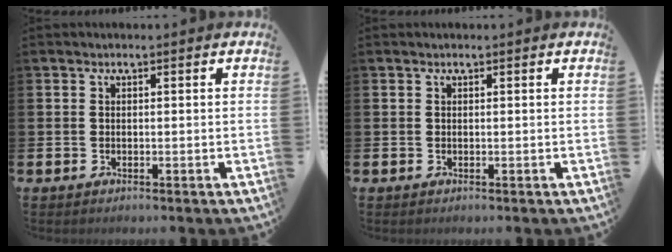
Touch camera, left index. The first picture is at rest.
{"total": 0.0}